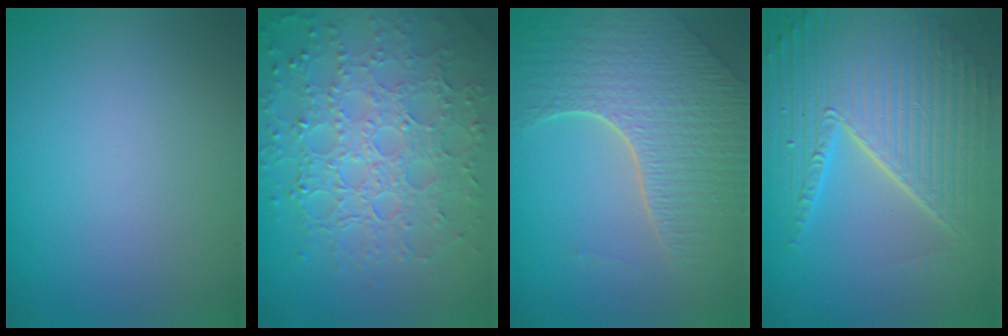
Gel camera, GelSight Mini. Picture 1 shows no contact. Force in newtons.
{"total": 8.0, "press": 5.6, "slide": 5.6}
{"total": 7.2, "press": 5.2, "slide": 5.0}
{"total": 9.7, "press": 6.2, "slide": 7.5}